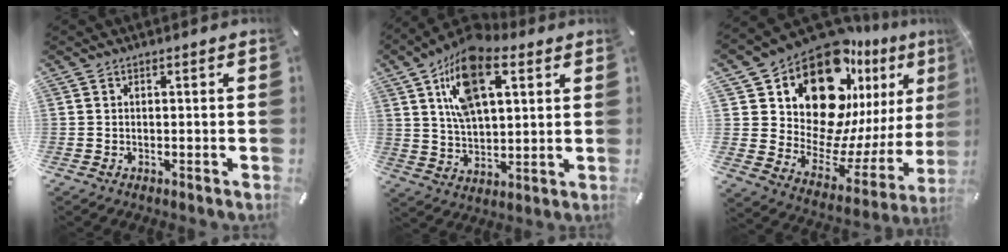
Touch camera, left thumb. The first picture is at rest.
{"total": 16.0, "force": [7.4, 8.4, 11.4], "torque": [-0.209, -0.009, 0.128]}
{"total": 20.0, "force": [13.9, 11.4, 8.9], "torque": [-0.120, -0.142, 0.248]}